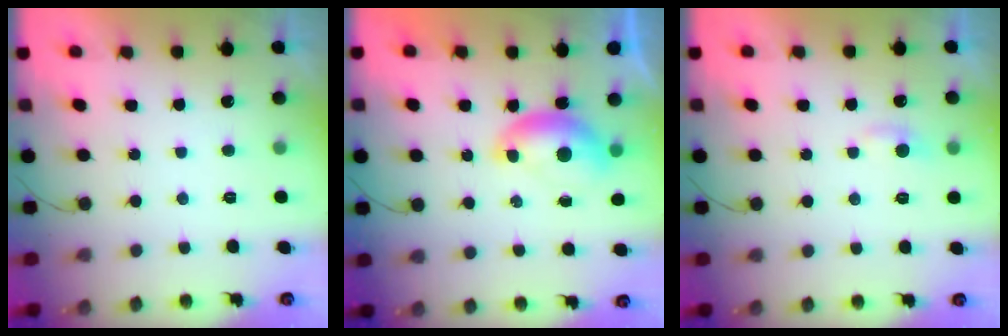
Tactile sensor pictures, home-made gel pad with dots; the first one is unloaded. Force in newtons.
{"total": 8.0, "press": 7.9, "slide": 1.3}
{"total": 4.6, "press": 4.5, "slide": 0.5}